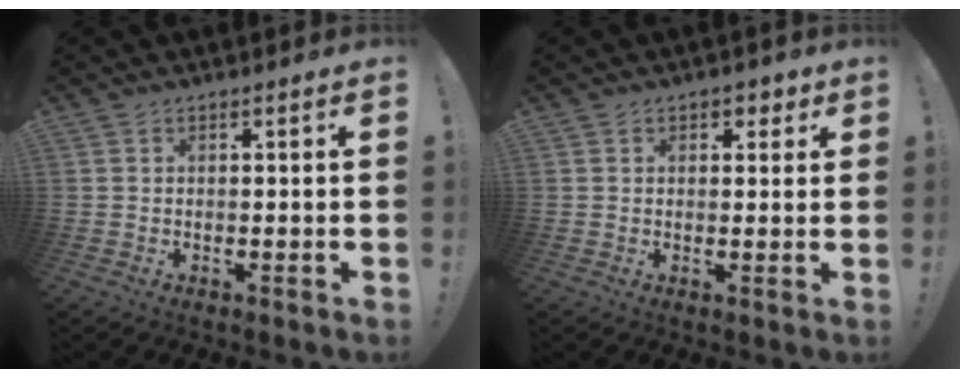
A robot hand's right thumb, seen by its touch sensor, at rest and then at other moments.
{"total": 2.7, "force": [1.3, 2.1, 1.2], "torque": [0.000, -0.004, 0.019]}